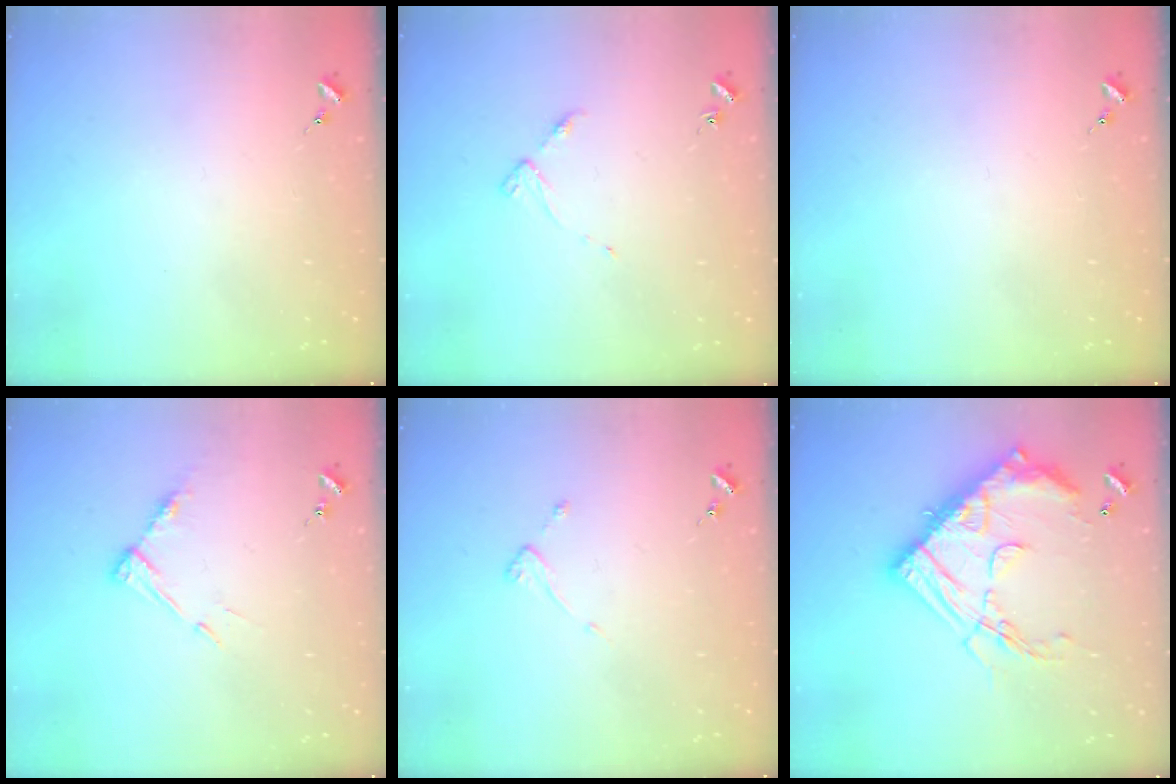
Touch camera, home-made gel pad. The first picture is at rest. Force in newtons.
{"total": 3.3, "press": 3.3, "slide": 0.4}
{"total": 0.0}
{"total": 8.1, "press": 8.1, "slide": 0.6}
{"total": 3.6, "press": 3.6, "slide": 0.4}
{"total": 23.7, "press": 23.6, "slide": 2.2}